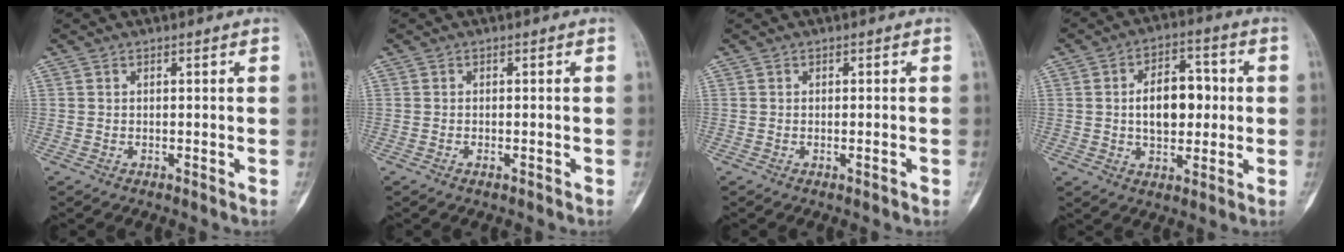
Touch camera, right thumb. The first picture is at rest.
{"total": 0.9, "force": [-0.5, 0.4, 0.6], "torque": [-0.012, 0.005, -0.007]}
{"total": 1.1, "force": [-0.4, 0.3, 1.0], "torque": [-0.013, 0.001, -0.003]}
{"total": 10.9, "force": [0.4, 6.7, 8.6], "torque": [-0.103, 0.017, 0.007]}